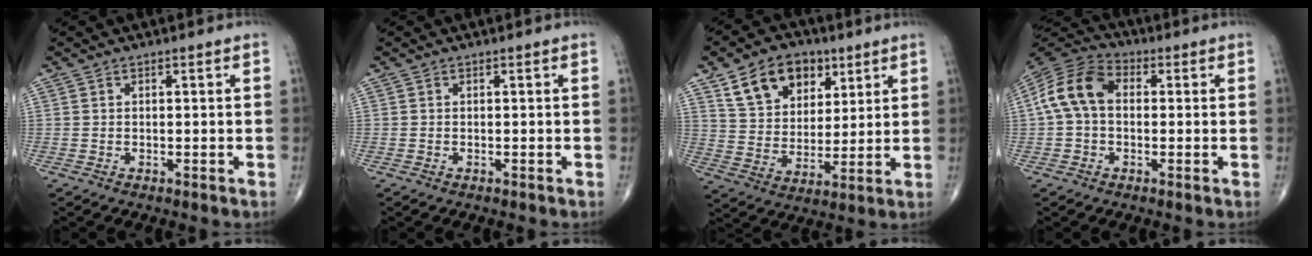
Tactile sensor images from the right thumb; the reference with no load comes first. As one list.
[{"total": 0.0}, {"total": 14.3, "force": [7.4, 9.8, 7.3], "torque": [-0.088, -0.024, 0.136]}, {"total": 10.8, "force": [0.8, 7.5, 7.8], "torque": [-0.149, 0.034, 0.003]}]